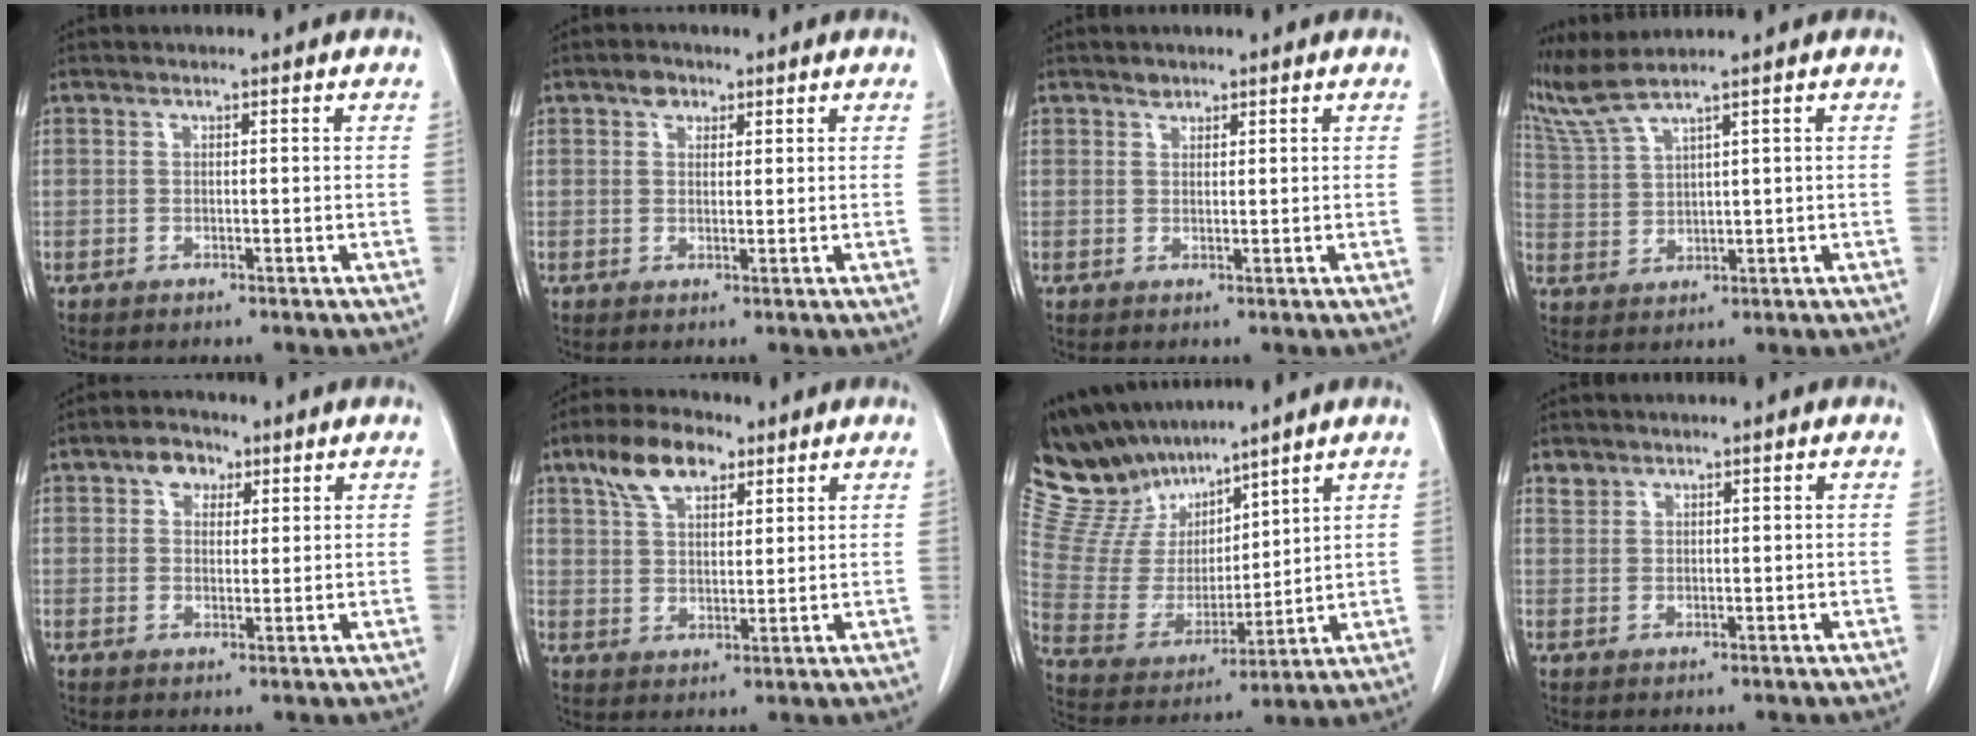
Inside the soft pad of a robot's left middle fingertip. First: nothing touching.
{"total": 2.3, "force": [1.4, 1.6, 1.0], "torque": [-0.016, 0.007, 0.021]}
{"total": 1.2, "force": [0.9, 0.8, 0.2], "torque": [0.002, -0.002, 0.014]}
{"total": 4.7, "force": [4.3, -1.2, 1.7], "torque": [-0.053, 0.001, 0.102]}
{"total": 4.0, "force": [2.0, 2.8, 2.0], "torque": [-0.034, 0.017, 0.035]}
{"total": 8.5, "force": [5.1, 3.9, 5.5], "torque": [-0.108, 0.022, 0.097]}
{"total": 13.6, "force": [12.3, 4.5, 3.4], "torque": [-0.089, 0.016, 0.252]}
{"total": 1.4, "force": [1.2, 0.7, 0.0], "torque": [0.005, 0.006, 0.021]}